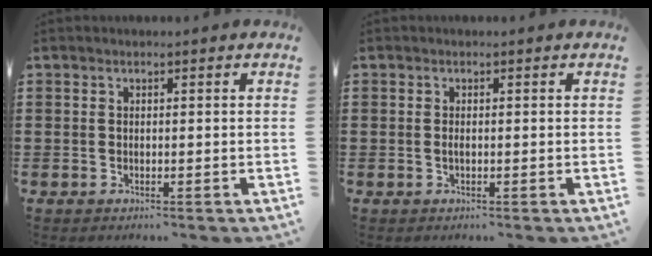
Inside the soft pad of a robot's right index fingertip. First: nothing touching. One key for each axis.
{"total": 0.7, "fx": -0.2, "fy": 0.1, "fz": 0.7, "tx": -0.013, "ty": -0.004, "tz": -0.002}